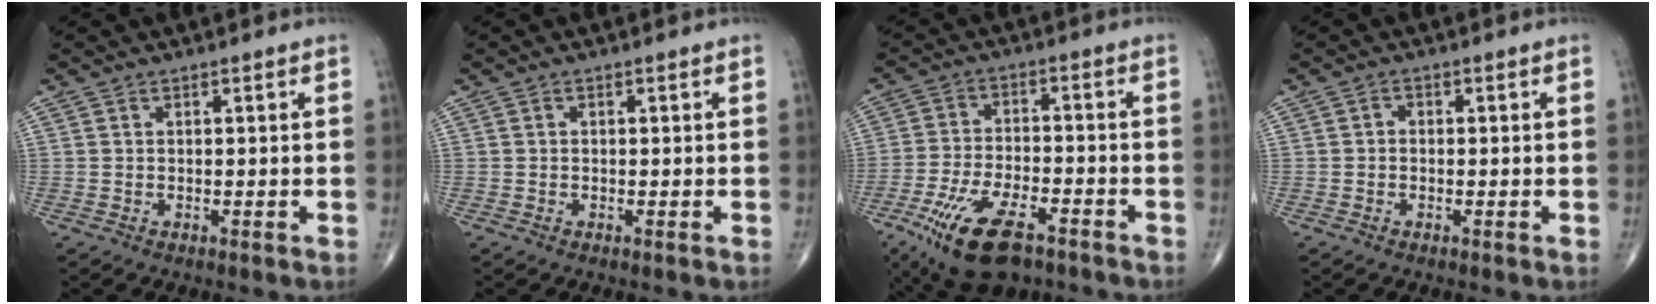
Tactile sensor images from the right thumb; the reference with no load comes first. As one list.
[{"total": 0.0}, {"total": 15.3, "force": [-8.7, 6.5, 10.7], "torque": [-0.204, 0.019, -0.147]}, {"total": 1.1, "force": [-0.2, 0.9, 0.5], "torque": [0.005, 0.003, -0.010]}]